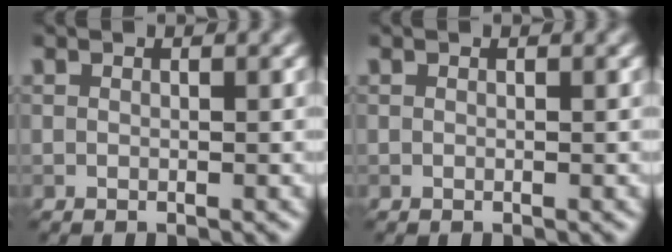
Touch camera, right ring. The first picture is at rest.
{"total": 0.0}